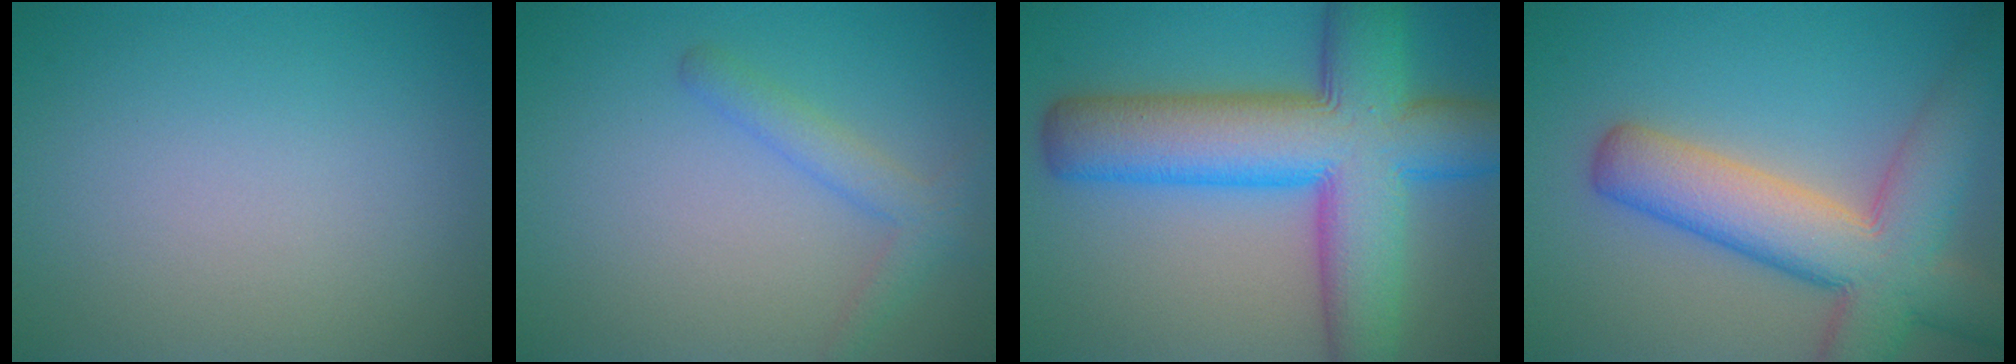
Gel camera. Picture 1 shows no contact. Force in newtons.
{"total": 2.3, "press": 2.3, "slide": 0.1}
{"total": 13.4, "press": 13.4, "slide": 0.3}
{"total": 9.7, "press": 9.7, "slide": 0.5}